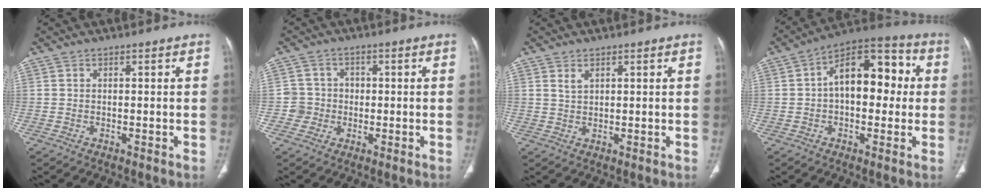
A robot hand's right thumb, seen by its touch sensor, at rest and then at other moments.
{"total": 4.3, "force": [-0.8, 4.2, 0.0], "torque": [0.033, 0.015, -0.022]}
{"total": 2.1, "force": [1.2, 1.2, 1.2], "torque": [-0.022, -0.005, 0.030]}
{"total": 15.4, "force": [1.5, 9.0, 12.4], "torque": [-0.145, 0.041, 0.010]}